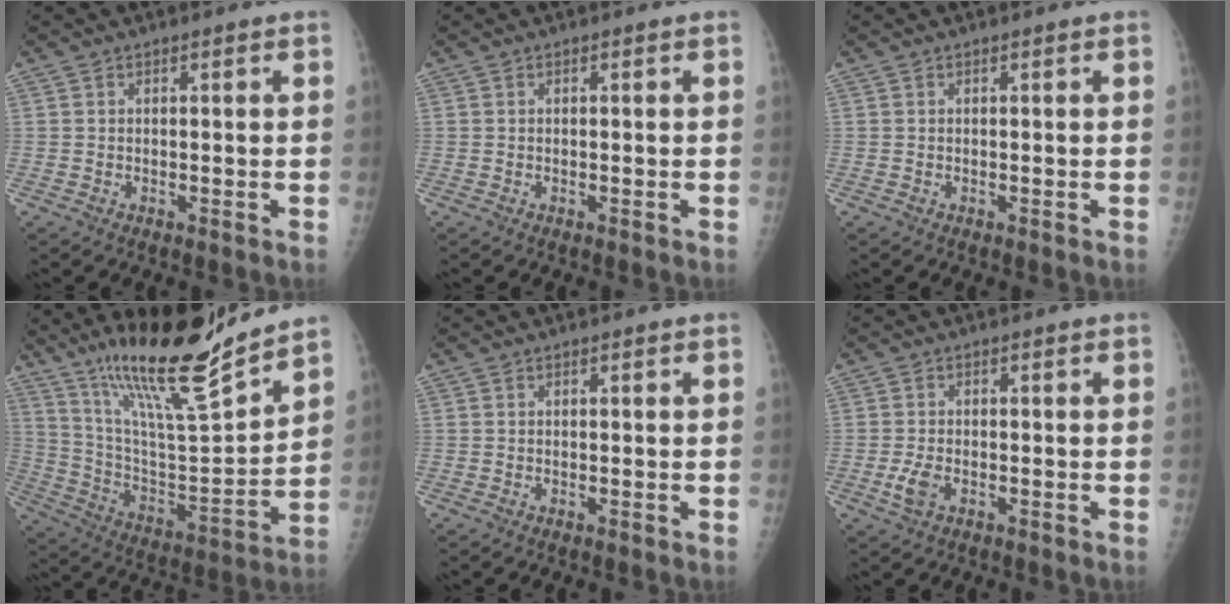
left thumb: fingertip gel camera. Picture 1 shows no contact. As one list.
[{"total": 0.0}, {"total": 0.0}, {"total": 21.4, "force": [17.1, 2.4, 12.6], "torque": [-0.185, -0.098, 0.304]}, {"total": 0.0}, {"total": 3.0, "force": [-1.0, 1.7, 2.3], "torque": [-0.053, -0.002, -0.021]}]